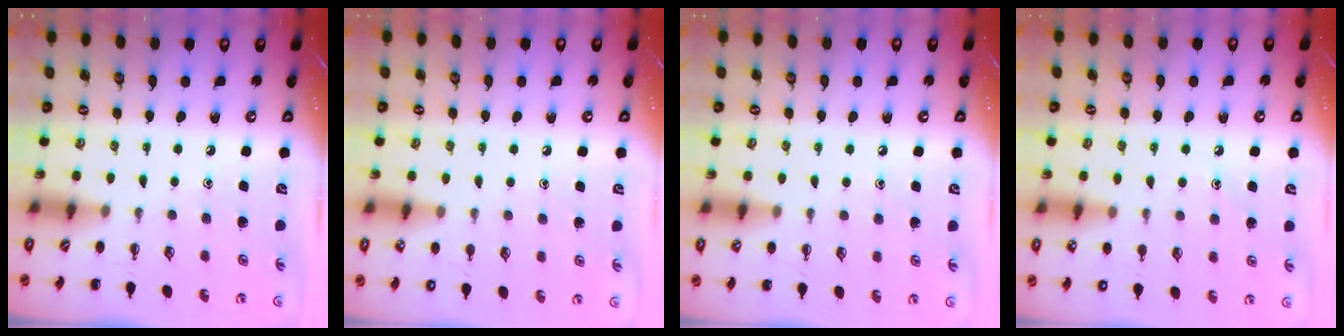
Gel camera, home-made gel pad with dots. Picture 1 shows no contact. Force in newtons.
{"total": 6.0, "press": 5.7, "slide": 2.0}
{"total": 5.6, "press": 5.3, "slide": 1.9}
{"total": 9.5, "press": 9.2, "slide": 2.5}